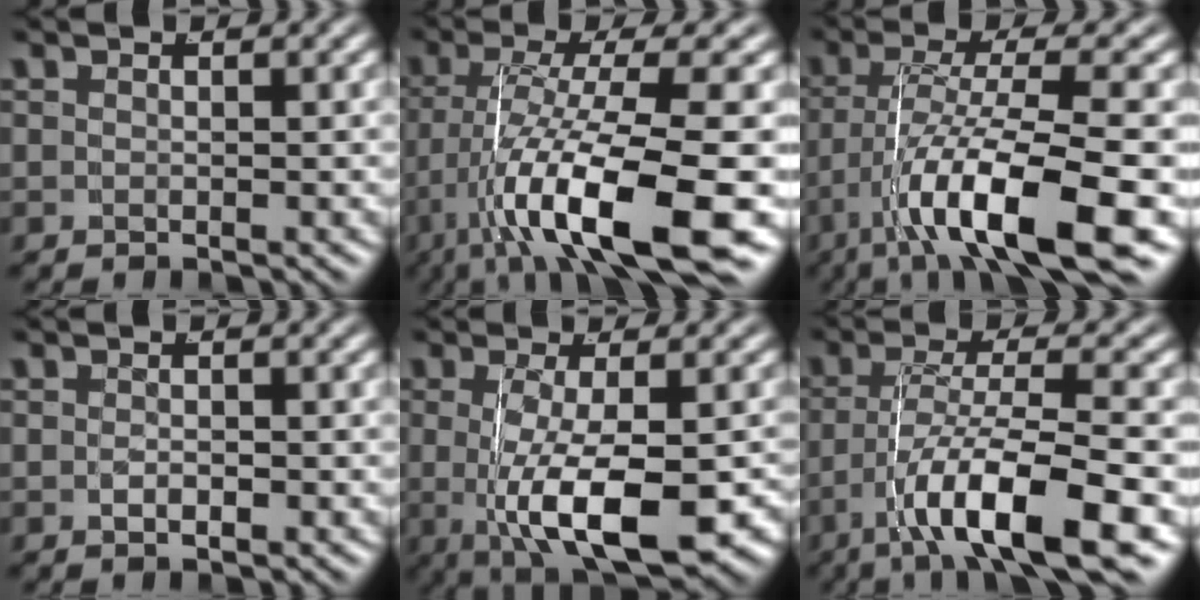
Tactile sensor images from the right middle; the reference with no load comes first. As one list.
[{"total": 10.0, "force": [-3.3, 2.7, 9.0], "torque": [-0.152, -0.015, -0.038]}, {"total": 9.0, "force": [-3.6, 2.1, 7.9], "torque": [-0.140, -0.017, -0.043]}, {"total": 0.7, "force": [-0.4, 0.0, 0.6], "torque": [-0.013, -0.007, -0.001]}, {"total": 9.2, "force": [-2.9, 3.5, 8.0], "torque": [-0.136, -0.035, -0.020]}, {"total": 8.0, "force": [-3.8, 1.7, 6.8], "torque": [-0.117, -0.014, -0.052]}]